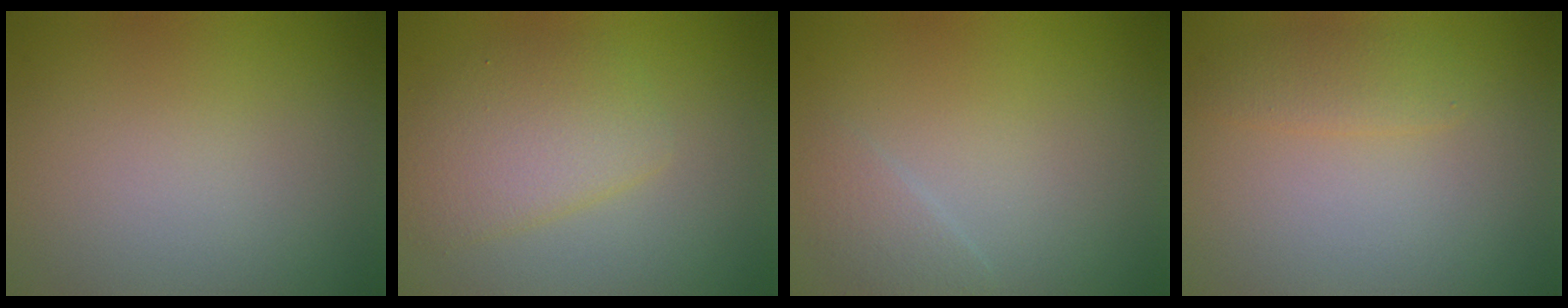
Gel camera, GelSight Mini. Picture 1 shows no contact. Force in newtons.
{"total": 3.7, "press": 3.7, "slide": 0.1}
{"total": 1.4, "press": 1.4, "slide": 0.1}
{"total": 1.6, "press": 1.6, "slide": 0.2}